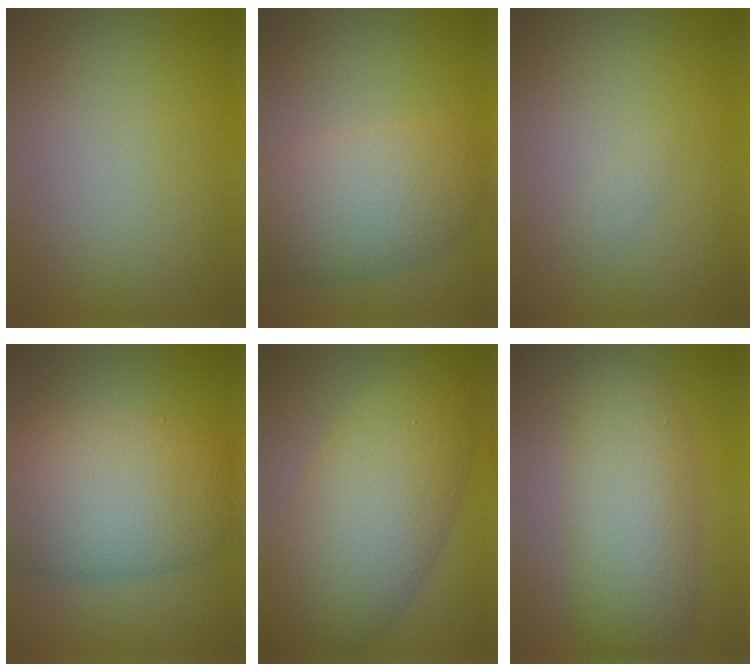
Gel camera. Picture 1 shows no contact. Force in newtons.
{"total": 6.8, "press": 6.8, "slide": 0.2}
{"total": 0.6, "press": 0.6, "slide": 0.0}
{"total": 10.3, "press": 10.3, "slide": 0.5}
{"total": 10.0, "press": 10.0, "slide": 0.3}
{"total": 6.6, "press": 6.6, "slide": 0.2}